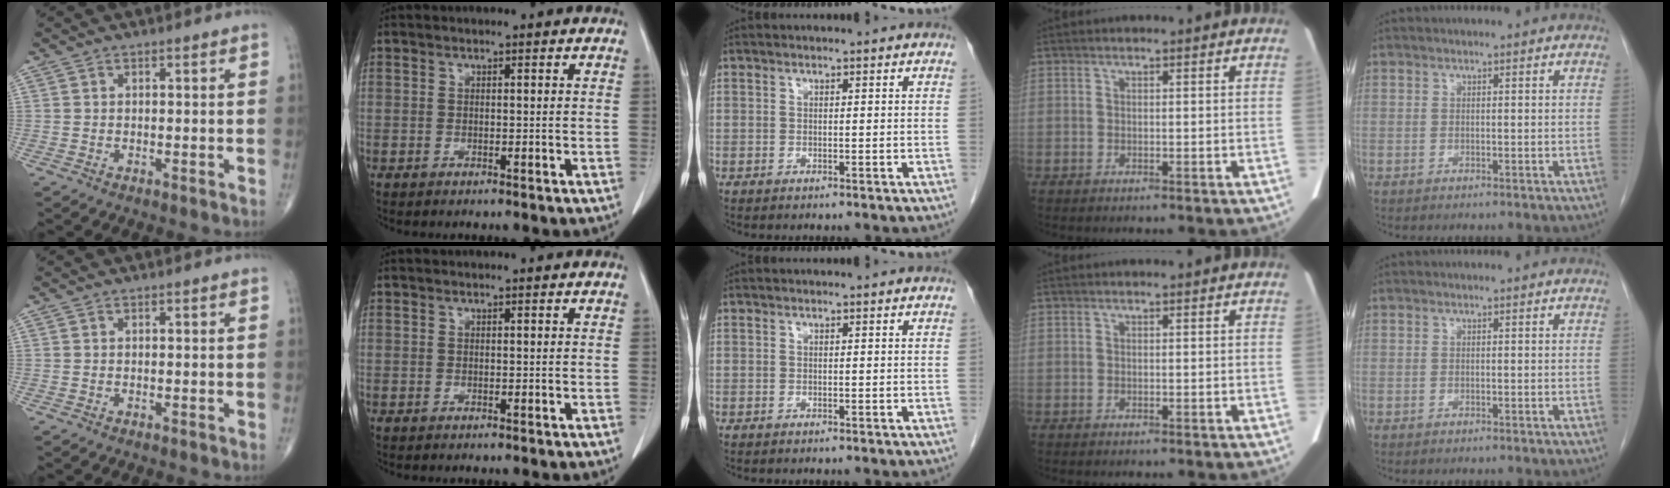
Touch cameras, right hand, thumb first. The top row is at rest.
{}